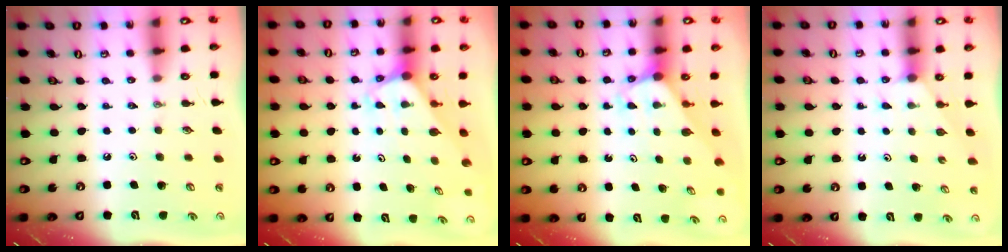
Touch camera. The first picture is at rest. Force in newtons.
{"total": 2.0, "press": 2.0, "slide": 0.1}
{"total": 2.9, "press": 2.9, "slide": 0.0}
{"total": 2.0, "press": 2.0, "slide": 0.2}